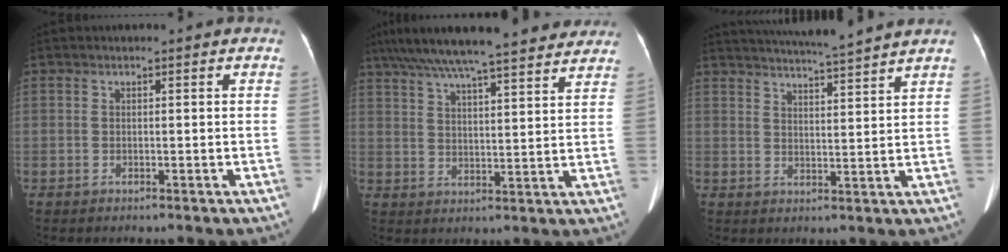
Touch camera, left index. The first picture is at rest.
{"total": 23.4, "force": [19.9, 3.3, 11.8], "torque": [-0.198, 0.043, 0.274]}
{"total": 11.9, "force": [11.0, -1.1, 4.4], "torque": [-0.078, 0.002, 0.153]}